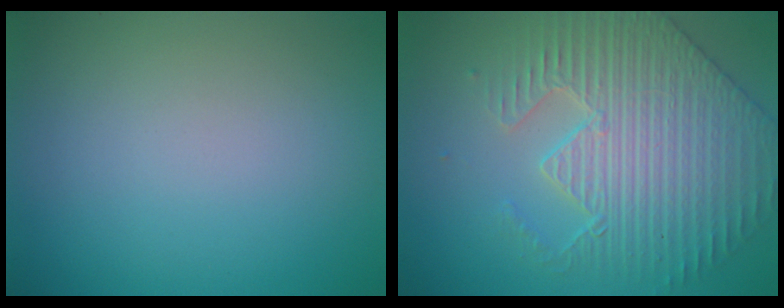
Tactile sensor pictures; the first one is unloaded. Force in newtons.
{"total": 5.0, "press": 4.9, "slide": 1.3}